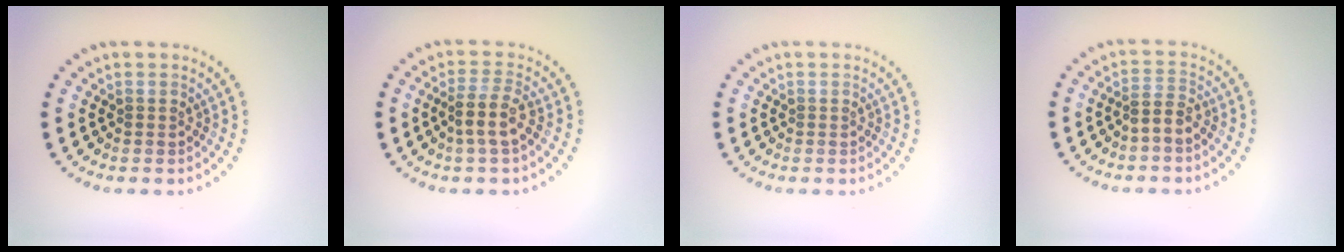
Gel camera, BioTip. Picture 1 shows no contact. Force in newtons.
{"total": 2.7, "press": 2.1, "slide": 1.6}
{"total": 0.0}
{"total": 1.8, "press": 1.5, "slide": 0.9}